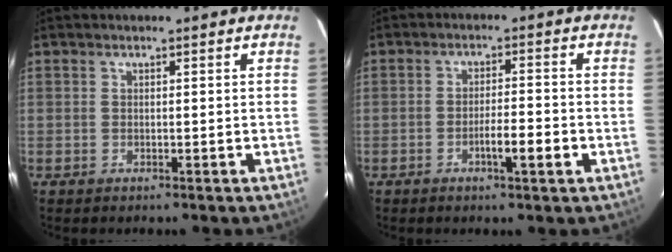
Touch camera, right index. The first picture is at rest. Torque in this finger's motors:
{"motor_torque": [0.62, -0.49, 0.24, 0.07]}